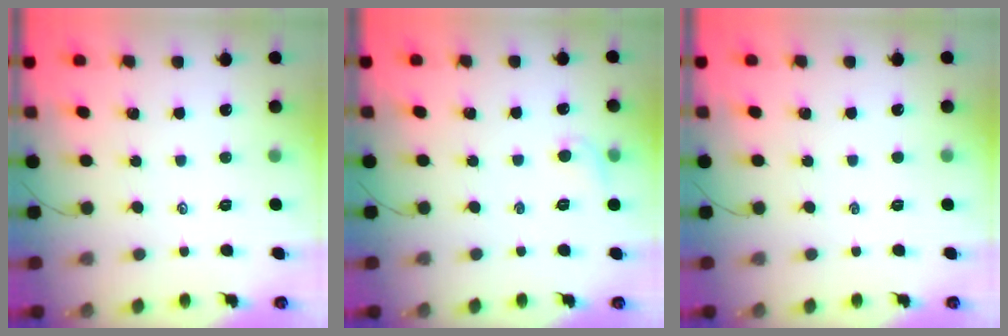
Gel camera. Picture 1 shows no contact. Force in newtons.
{"total": 5.3, "press": 5.1, "slide": 1.5}
{"total": 0.0}